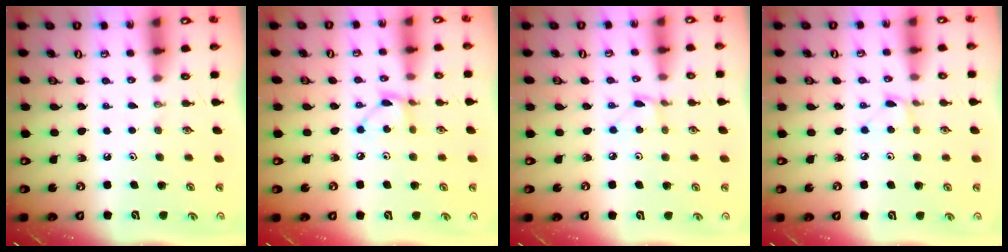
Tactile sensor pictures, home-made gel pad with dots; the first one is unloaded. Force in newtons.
{"total": 6.3, "press": 6.3, "slide": 0.2}
{"total": 2.4, "press": 2.3, "slide": 0.3}
{"total": 3.6, "press": 3.5, "slide": 0.5}